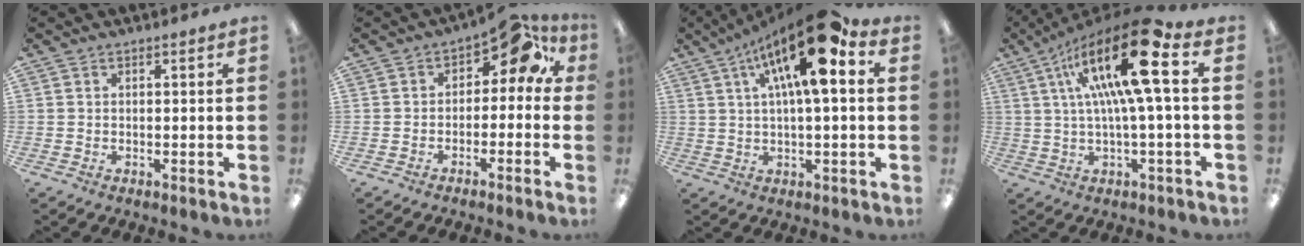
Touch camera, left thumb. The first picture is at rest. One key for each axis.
{"total": 7.1, "fx": 2.2, "fy": 4.2, "fz": 5.3, "tx": -0.066, "ty": -0.006, "tz": 0.032}
{"total": 18.3, "fx": 7.7, "fy": 5.5, "fz": 15.6, "tx": -0.261, "ty": -0.027, "tz": 0.119}
{"total": 20.4, "fx": 6.0, "fy": 4.9, "fz": 18.9, "tx": -0.343, "ty": -0.026, "tz": 0.081}